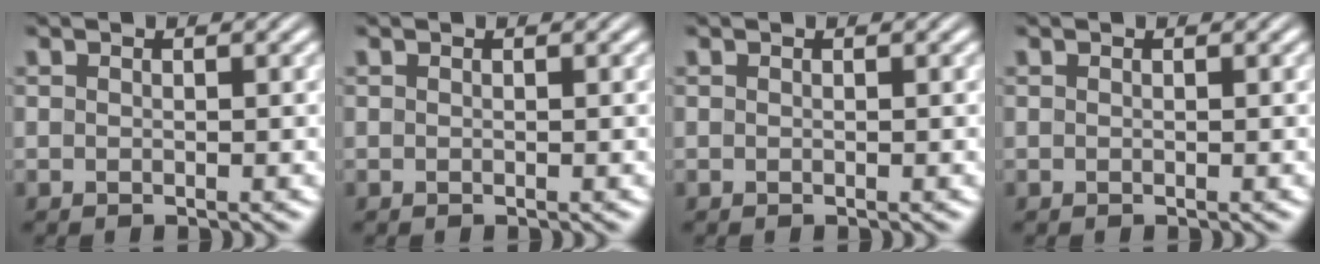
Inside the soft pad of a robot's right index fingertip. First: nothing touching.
{"total": 0.0}
{"total": 0.0}
{"total": 0.0}